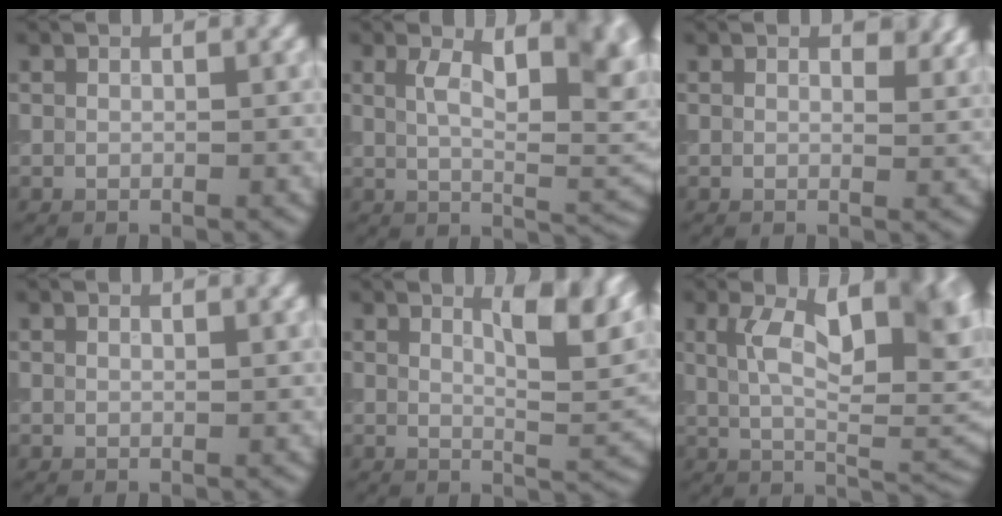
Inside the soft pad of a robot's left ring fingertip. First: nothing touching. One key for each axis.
{"total": 8.1, "fx": 2.2, "fy": 3.2, "fz": 7.1, "tx": -0.105, "ty": 0.001, "tz": 0.040}
{"total": 2.5, "fx": 1.2, "fy": 1.4, "fz": 1.7, "tx": -0.020, "ty": -0.001, "tz": 0.011}
{"total": 1.0, "fx": 0.8, "fy": 0.1, "fz": 0.4, "tx": -0.004, "ty": -0.003, "tz": 0.008}
{"total": 6.4, "fx": 2.8, "fy": 2.0, "fz": 5.4, "tx": -0.063, "ty": 0.001, "tz": 0.043}
{"total": 11.0, "fx": 2.4, "fy": 5.0, "fz": 9.5, "tx": -0.130, "ty": 0.002, "tz": 0.044}